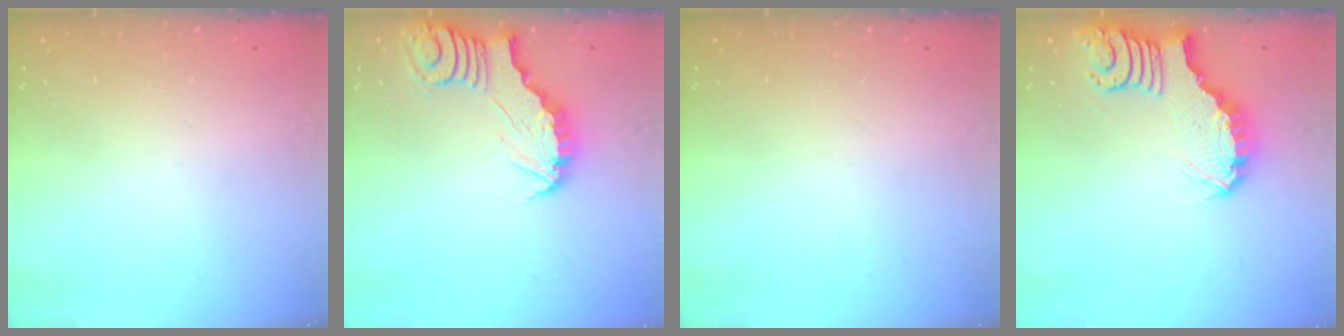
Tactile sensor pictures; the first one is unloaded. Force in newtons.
{"total": 2.7, "press": 2.7, "slide": 0.1}
{"total": 0.0}
{"total": 3.3, "press": 3.3, "slide": 0.2}